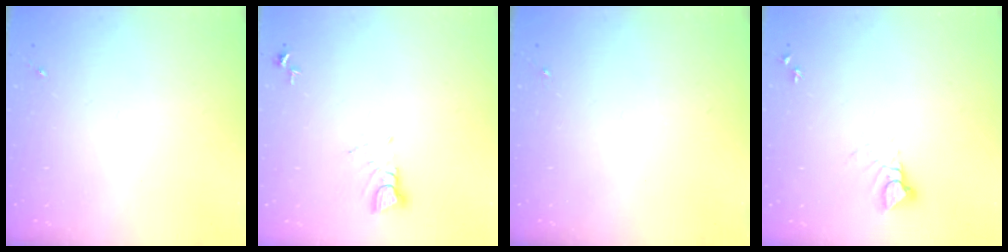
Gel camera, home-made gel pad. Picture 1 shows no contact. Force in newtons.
{"total": 3.9, "press": 3.9, "slide": 0.2}
{"total": 0.0}
{"total": 4.0, "press": 3.9, "slide": 0.4}